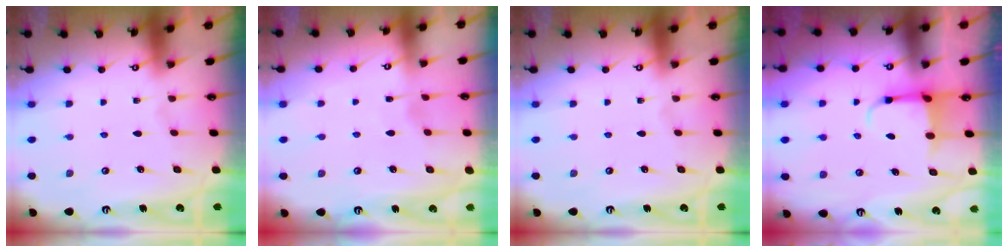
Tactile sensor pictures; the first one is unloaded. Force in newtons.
{"total": 2.0, "press": 2.0, "slide": 0.3}
{"total": 0.0}
{"total": 3.8, "press": 3.7, "slide": 0.9}